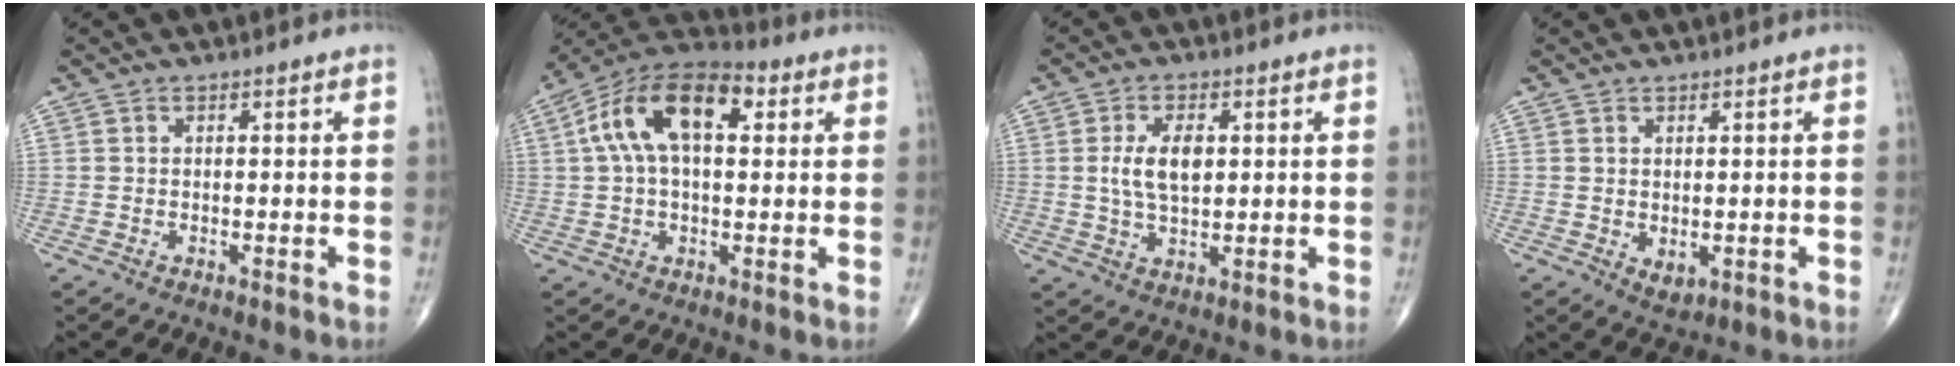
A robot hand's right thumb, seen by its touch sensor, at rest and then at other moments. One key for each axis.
{"total": 15.7, "fx": 3.9, "fy": 8.4, "fz": 12.6, "tx": -0.224, "ty": 0.034, "tz": 0.059}
{"total": 7.2, "fx": 1.1, "fy": 3.9, "fz": 6.0, "tx": -0.108, "ty": -0.005, "tz": 0.022}
{"total": 2.5, "fx": -0.1, "fy": 1.7, "fz": 1.9, "tx": -0.021, "ty": -0.006, "tz": 0.009}